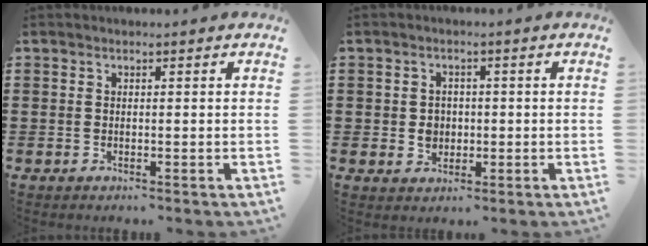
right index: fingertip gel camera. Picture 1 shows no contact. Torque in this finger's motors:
{"motor_torque": [0.56, 0.22, 0.18, 0.00]}